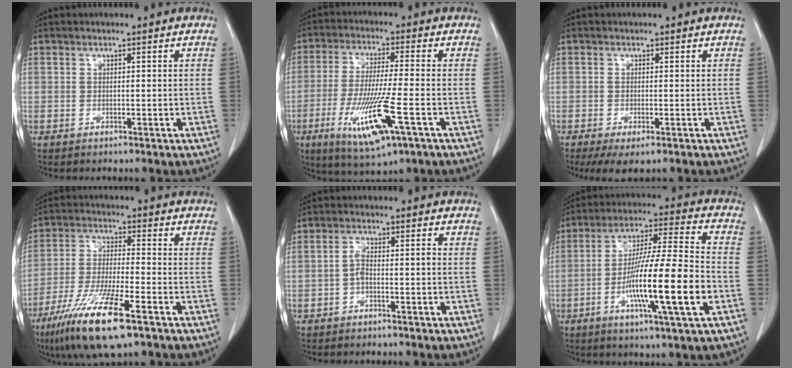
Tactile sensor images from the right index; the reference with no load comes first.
{"total": 12.8, "force": [-4.9, 1.0, 11.7], "torque": [-0.235, -0.031, -0.083]}
{"total": 4.0, "force": [-2.4, 1.3, 2.9], "torque": [-0.049, -0.010, -0.035]}
{"total": 13.2, "force": [-7.8, 1.6, 10.6], "torque": [-0.211, -0.030, -0.140]}
{"total": 2.7, "force": [-1.0, 0.7, 2.4], "torque": [-0.044, 0.010, -0.018]}
{"total": 16.9, "force": [-5.0, 0.2, 16.1], "torque": [-0.287, -0.010, -0.089]}